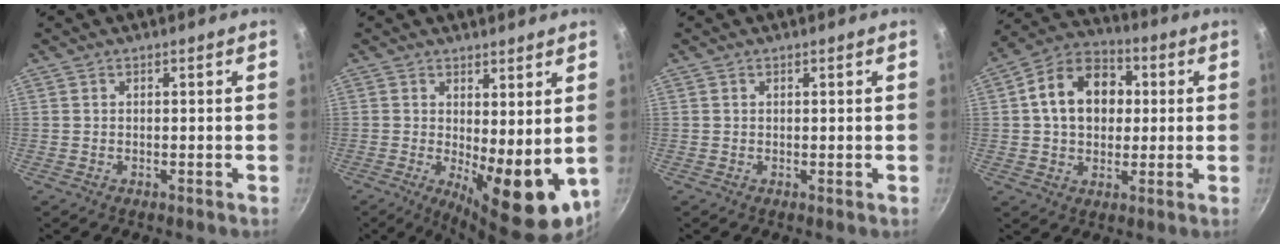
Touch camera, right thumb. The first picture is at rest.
{"total": 12.1, "force": [0.1, 4.6, 11.2], "torque": [-0.131, -0.020, 0.013]}
{"total": 0.0}
{"total": 14.4, "force": [2.0, 10.9, 9.2], "torque": [-0.121, 0.023, 0.018]}